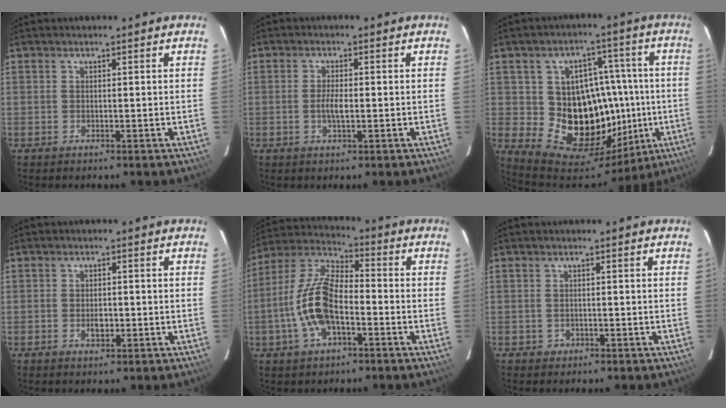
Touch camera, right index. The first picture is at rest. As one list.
[{"total": 2.8, "force": [-0.5, 0.8, 2.6], "torque": [-0.051, -0.002, -0.009]}, {"total": 18.3, "force": [-0.5, 16.0, 8.7], "torque": [-0.150, 0.033, 0.019]}, {"total": 2.6, "force": [-0.6, 1.9, 1.6], "torque": [-0.026, 0.000, -0.009]}, {"total": 13.9, "force": [-3.9, 6.3, 11.7], "torque": [-0.247, 0.007, -0.076]}, {"total": 1.4, "force": [-0.6, 1.2, 0.2], "torque": [-0.001, 0.001, -0.003]}]